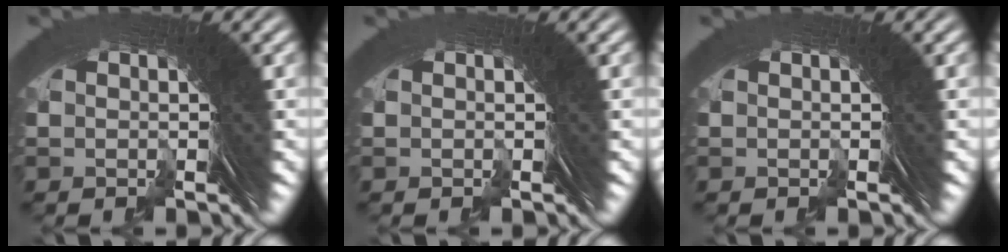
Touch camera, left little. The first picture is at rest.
{"total": 0.0}
{"total": 0.0}